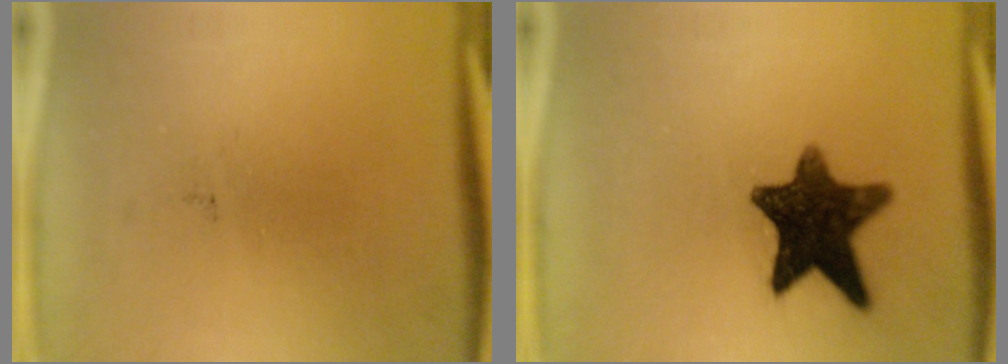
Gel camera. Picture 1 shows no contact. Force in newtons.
{"total": 12.2}